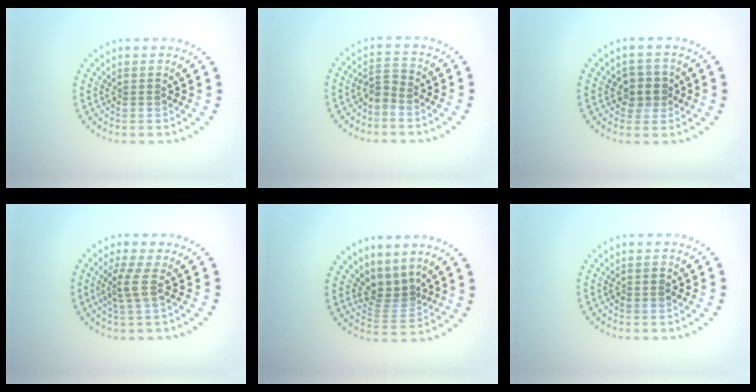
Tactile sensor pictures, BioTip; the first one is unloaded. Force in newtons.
{"total": 1.8, "press": 1.5, "slide": 1.1}
{"total": 2.4, "press": 2.3, "slide": 0.8}
{"total": 2.4, "press": 1.6, "slide": 1.8}
{"total": 2.8, "press": 1.8, "slide": 2.2}
{"total": 0.8, "press": 0.8, "slide": 0.2}